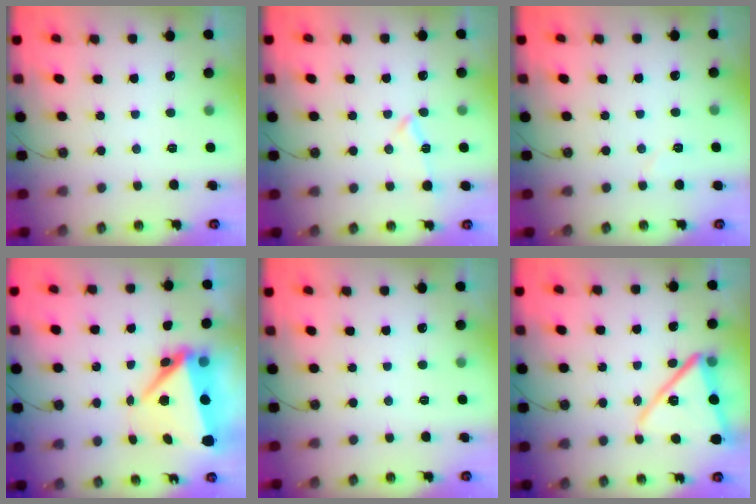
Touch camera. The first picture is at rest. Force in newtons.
{"total": 5.9, "press": 5.6, "slide": 1.9}
{"total": 4.9, "press": 4.5, "slide": 1.9}
{"total": 9.0, "press": 8.8, "slide": 2.0}
{"total": 0.0}
{"total": 14.8, "press": 14.6, "slide": 1.8}